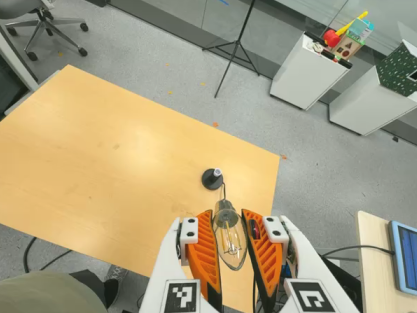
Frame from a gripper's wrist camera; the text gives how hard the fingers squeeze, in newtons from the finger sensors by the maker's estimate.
{"total": 20.5, "left": 22.4, "right": 18.6}